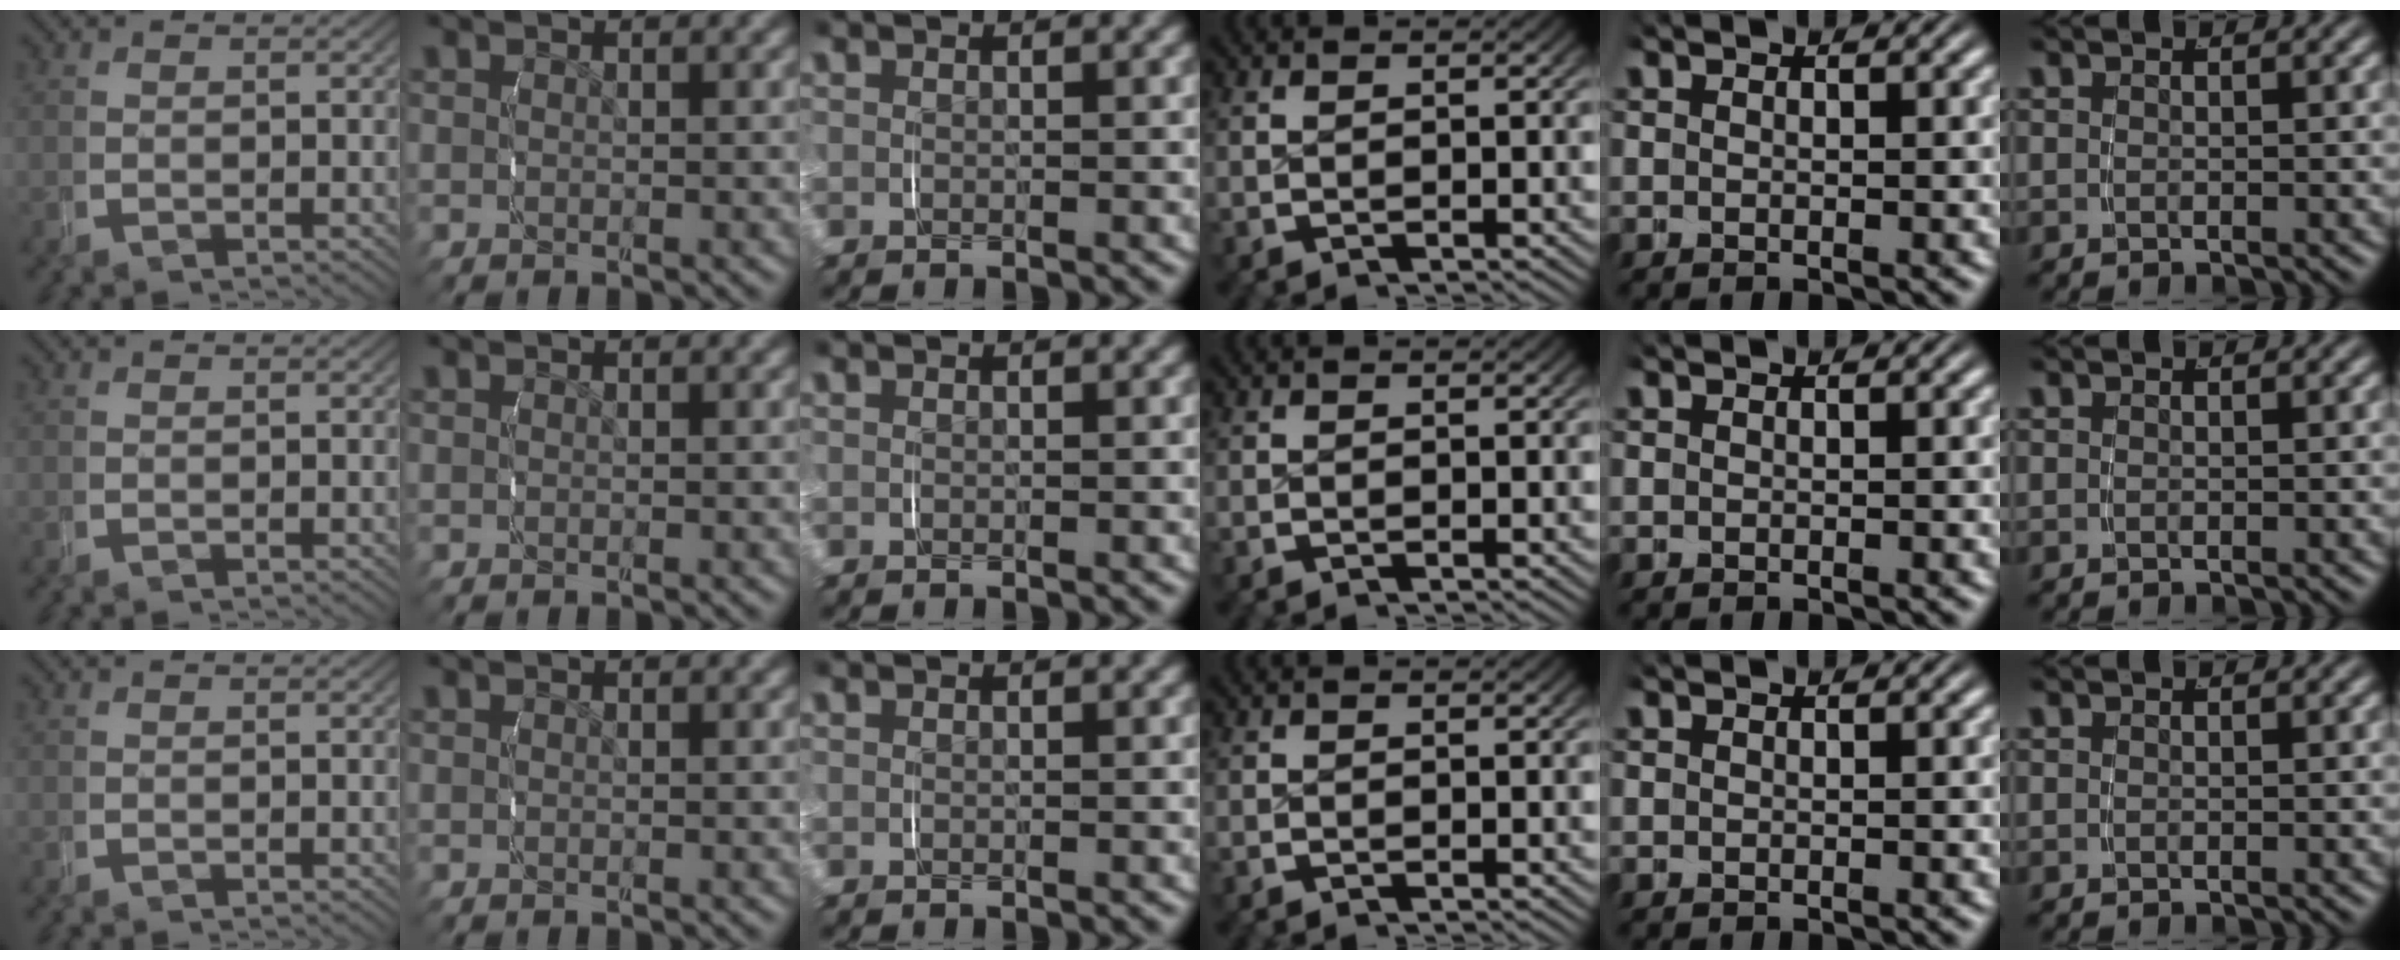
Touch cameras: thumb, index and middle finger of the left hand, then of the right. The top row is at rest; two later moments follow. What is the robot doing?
{"motion": "grasp_and_lifting", "object": "knife"}